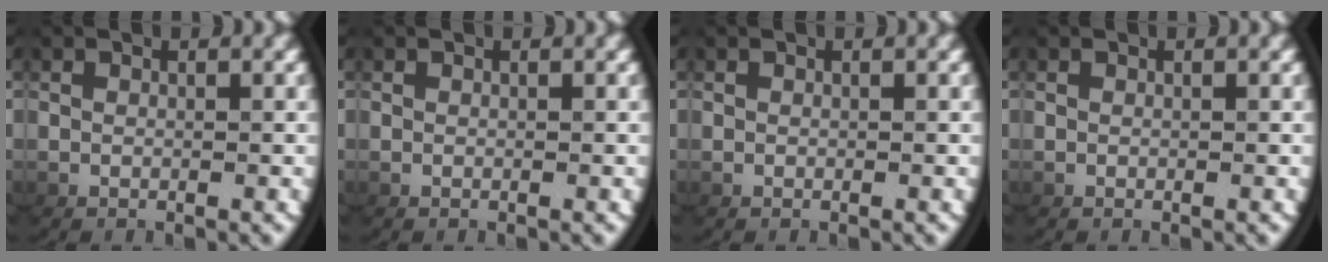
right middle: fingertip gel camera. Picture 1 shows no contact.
{"total": 0.0}
{"total": 0.0}
{"total": 0.0}